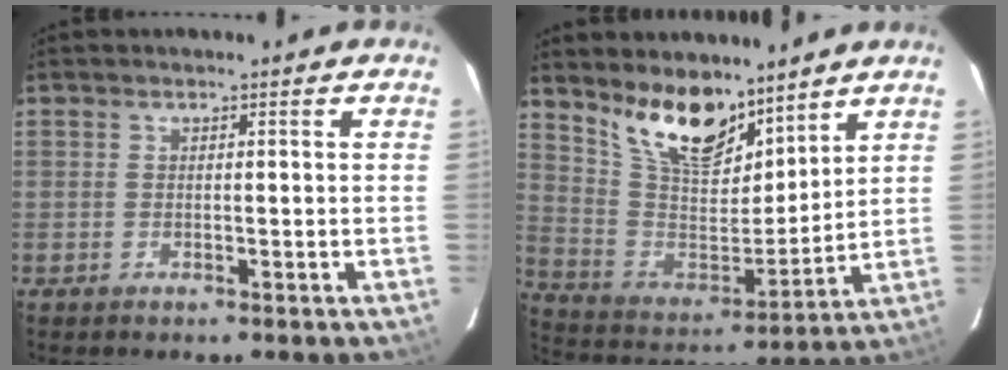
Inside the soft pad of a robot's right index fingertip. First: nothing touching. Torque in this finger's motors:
{"motor_torque": [1.08, 1.06, 0.44, 0.10]}